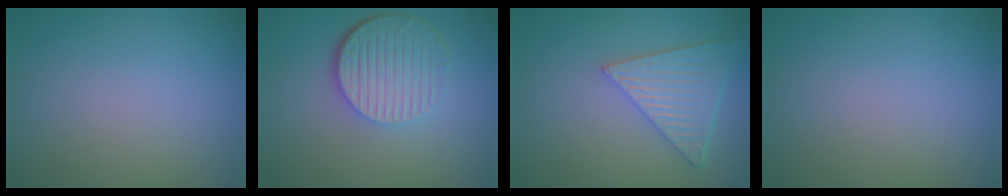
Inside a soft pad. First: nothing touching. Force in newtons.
{"total": 5.8, "press": 4.1, "slide": 4.1}
{"total": 6.0, "press": 4.6, "slide": 3.8}
{"total": 0.0}